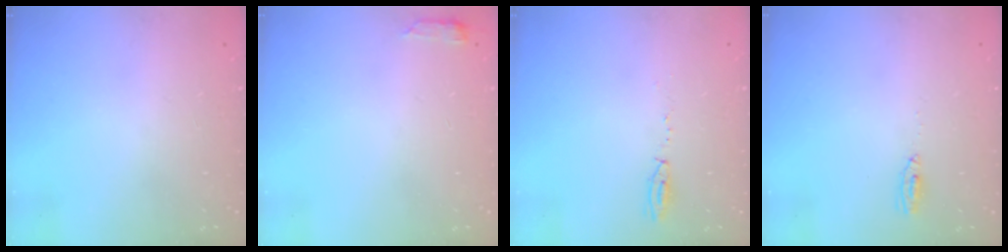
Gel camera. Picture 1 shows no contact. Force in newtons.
{"total": 2.9, "press": 2.8, "slide": 0.6}
{"total": 3.9, "press": 3.8, "slide": 0.9}
{"total": 3.4, "press": 3.0, "slide": 1.7}